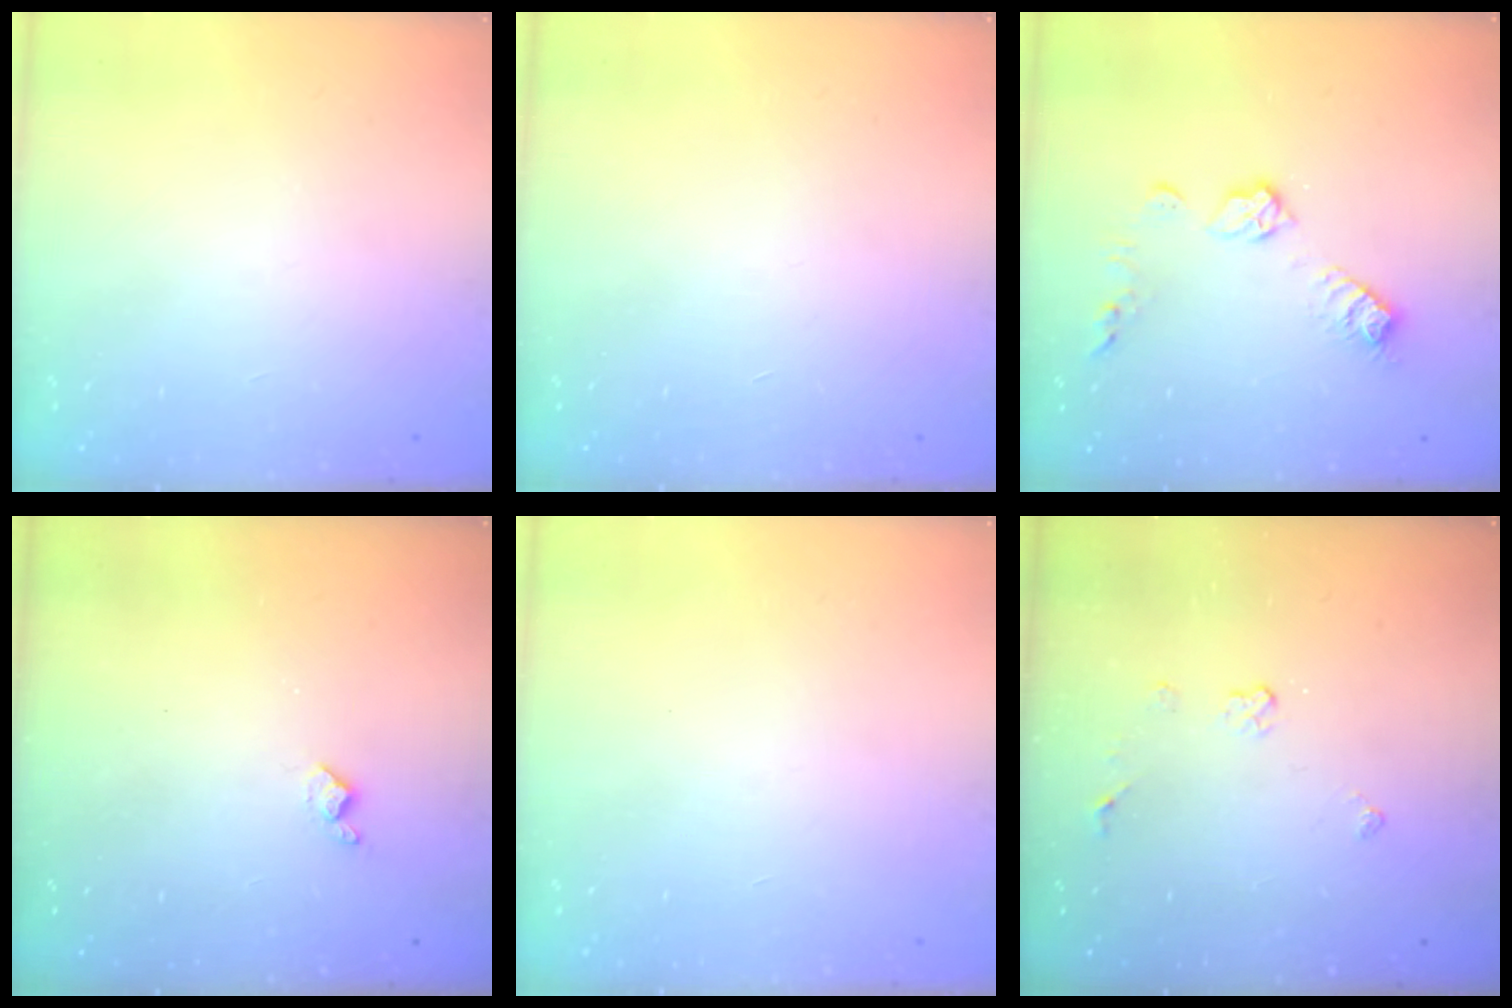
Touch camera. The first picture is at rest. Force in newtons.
{"total": 0.0}
{"total": 9.4, "press": 9.4, "slide": 0.2}
{"total": 3.9, "press": 3.8, "slide": 0.7}
{"total": 0.0}
{"total": 3.7, "press": 3.7, "slide": 0.6}